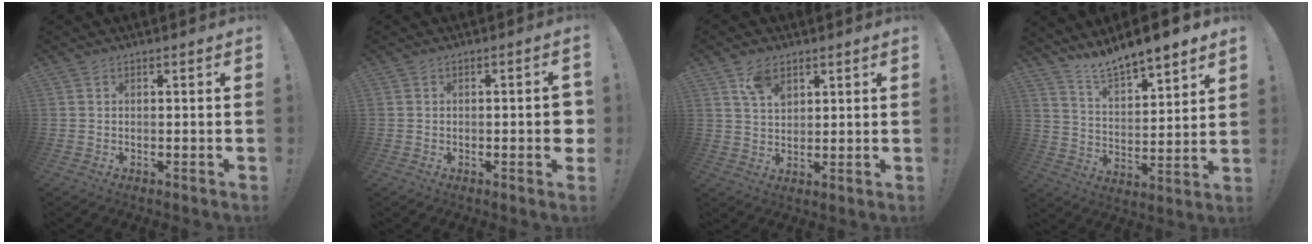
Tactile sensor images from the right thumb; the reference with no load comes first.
{"total": 3.6, "force": [-0.7, 1.0, 3.4], "torque": [-0.045, 0.004, -0.012]}
{"total": 6.6, "force": [4.2, 3.8, 3.4], "torque": [-0.055, -0.016, 0.078]}
{"total": 9.3, "force": [9.1, 0.5, 2.1], "torque": [-0.053, -0.085, 0.161]}